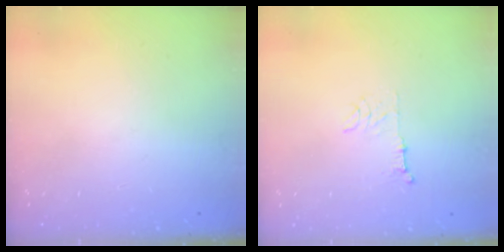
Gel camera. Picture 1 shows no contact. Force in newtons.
{"total": 5.8, "press": 5.8, "slide": 0.5}